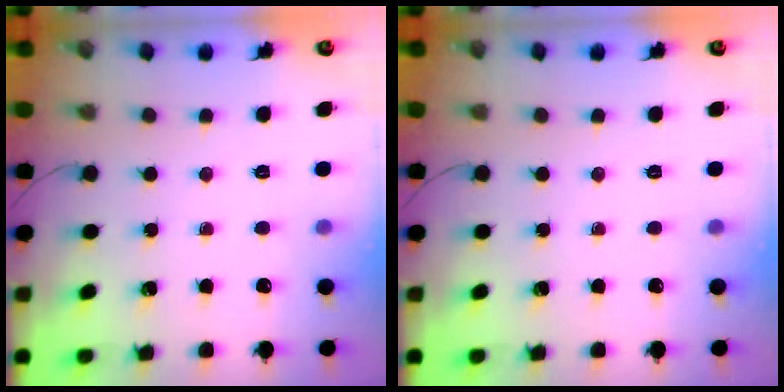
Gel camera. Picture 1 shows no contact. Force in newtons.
{"total": 0.0}